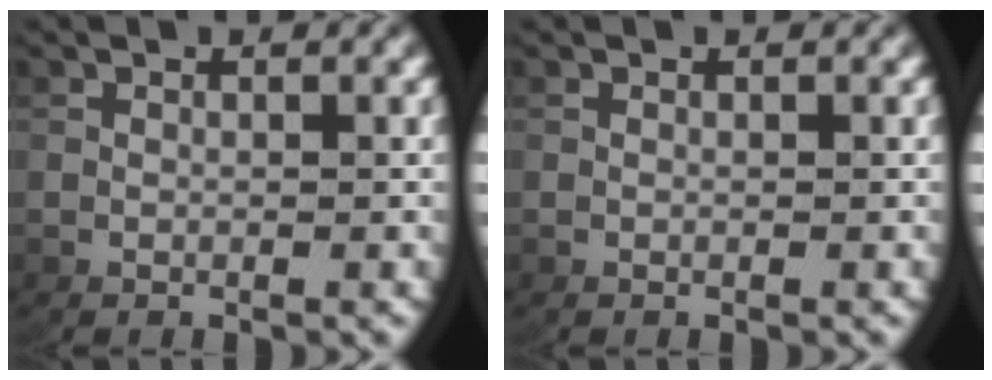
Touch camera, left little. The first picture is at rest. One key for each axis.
{"total": 0.0}